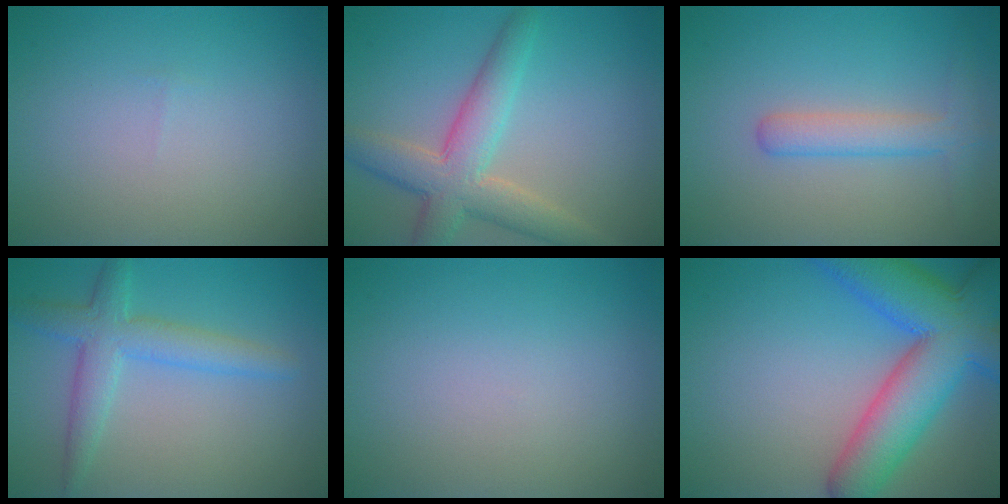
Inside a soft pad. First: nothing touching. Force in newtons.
{"total": 5.7, "press": 5.7, "slide": 0.4}
{"total": 3.0, "press": 3.0, "slide": 0.0}
{"total": 4.0, "press": 4.0, "slide": 0.1}
{"total": 0.0}
{"total": 10.7, "press": 10.7, "slide": 0.5}